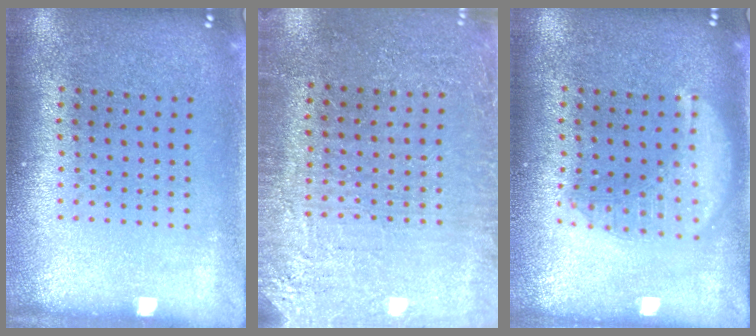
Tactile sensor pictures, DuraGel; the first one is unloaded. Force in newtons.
{"total": 3.0, "press": 3.0, "slide": 0.3}
{"total": 2.4, "press": 2.4, "slide": 0.3}